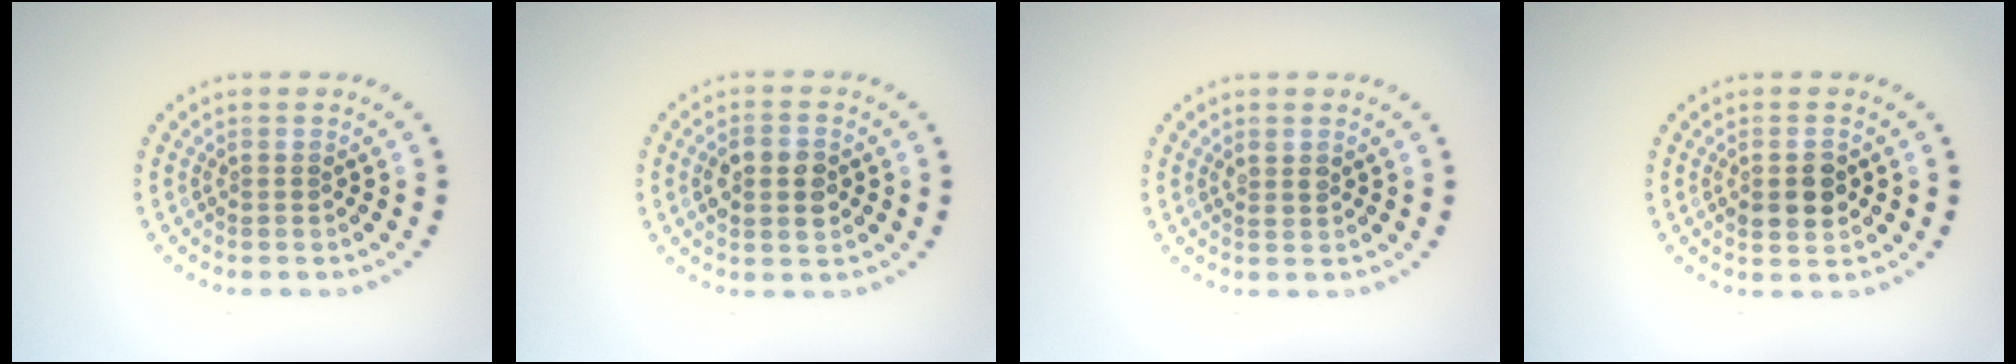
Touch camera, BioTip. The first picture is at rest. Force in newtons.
{"total": 3.5, "press": 3.5, "slide": 0.1}
{"total": 1.0, "press": 0.9, "slide": 0.5}
{"total": 2.5, "press": 2.5, "slide": 0.2}